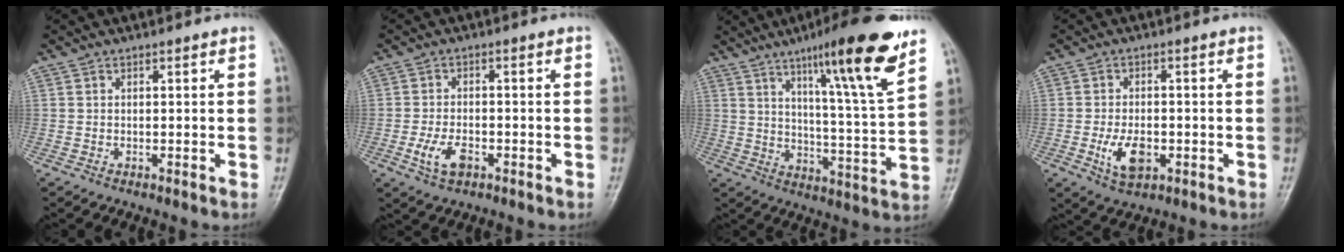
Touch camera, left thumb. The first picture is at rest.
{"total": 5.0, "force": [-2.0, 2.7, 3.7], "torque": [-0.076, 0.006, -0.036]}
{"total": 18.7, "force": [11.4, 1.6, 14.8], "torque": [-0.205, -0.058, 0.173]}
{"total": 6.2, "force": [-1.7, 3.5, 4.8], "torque": [-0.084, 0.000, -0.025]}